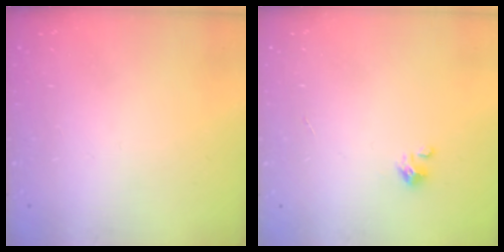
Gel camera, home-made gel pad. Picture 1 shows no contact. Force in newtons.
{"total": 1.5, "press": 1.5, "slide": 0.1}